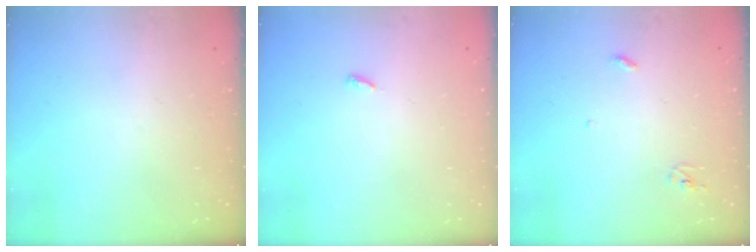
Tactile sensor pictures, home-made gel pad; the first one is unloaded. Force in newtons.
{"total": 2.5, "press": 2.5, "slide": 0.2}
{"total": 3.0, "press": 2.9, "slide": 0.2}